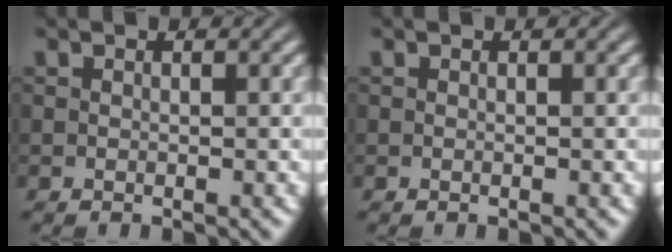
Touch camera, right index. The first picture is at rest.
{"total": 0.0}